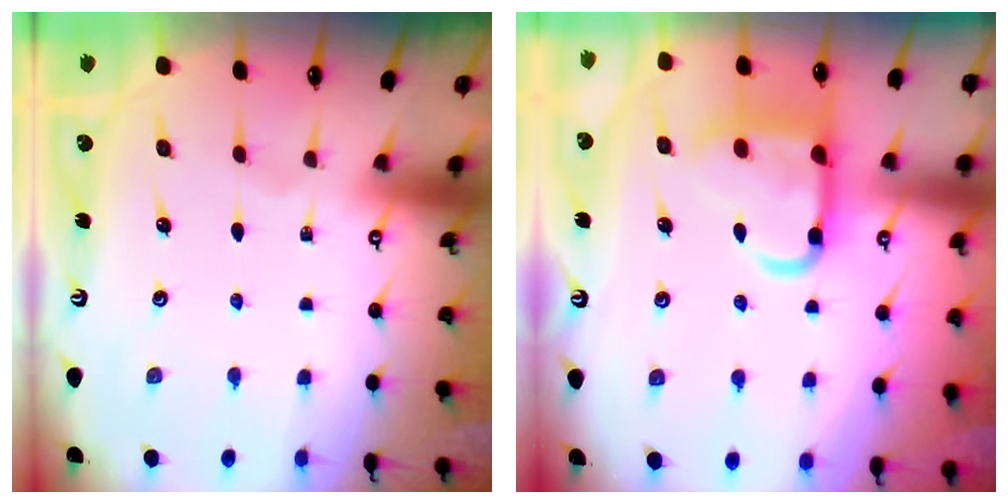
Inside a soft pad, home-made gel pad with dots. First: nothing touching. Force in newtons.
{"total": 12.5, "press": 12.5, "slide": 1.2}